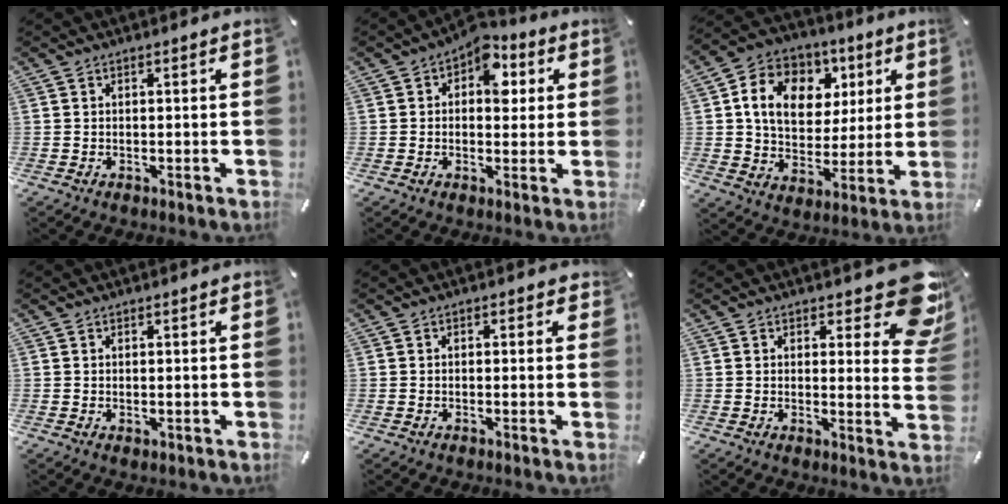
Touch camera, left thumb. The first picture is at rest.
{"total": 8.3, "force": [2.6, 5.6, 5.5], "torque": [-0.061, -0.016, 0.036]}
{"total": 14.2, "force": [5.0, 11.3, 7.1], "torque": [-0.125, -0.007, 0.096]}
{"total": 0.5, "force": [0.2, 0.4, 0.2], "torque": [-0.003, 0.002, 0.004]}
{"total": 0.5, "force": [0.0, 0.5, 0.2], "torque": [0.004, 0.001, -0.002]}
{"total": 12.2, "force": [7.4, 5.5, 8.0], "torque": [-0.083, -0.059, 0.130]}